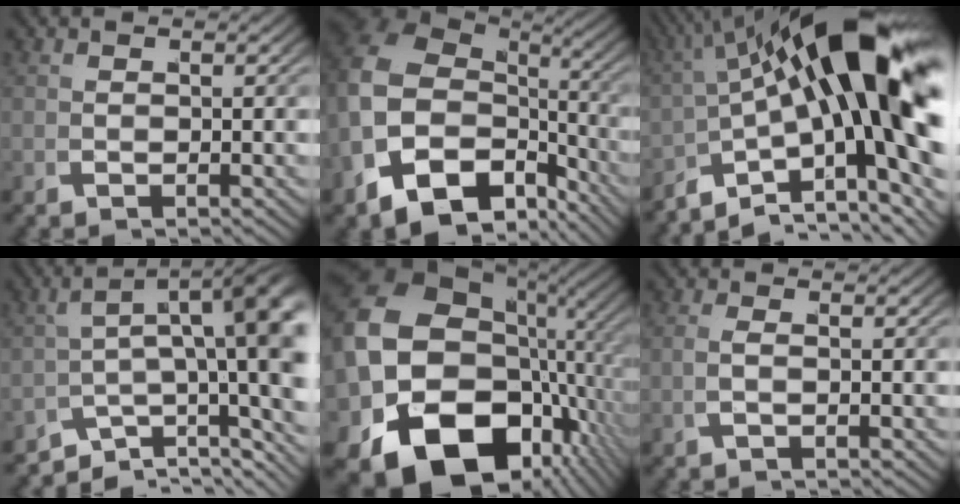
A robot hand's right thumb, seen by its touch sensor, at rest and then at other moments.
{"total": 14.2, "force": [-3.2, 9.6, 10.0], "torque": [-0.231, -0.059, -0.021]}
{"total": 20.1, "force": [0.9, 10.1, 17.3], "torque": [-0.260, -0.015, 0.024]}
{"total": 12.4, "force": [-2.7, 7.4, 9.6], "torque": [-0.149, -0.044, -0.029]}
{"total": 24.1, "force": [-2.8, 17.5, 16.4], "torque": [-0.316, -0.067, -0.030]}
{"total": 1.0, "force": [-0.1, 0.0, 1.0], "torque": [-0.029, -0.001, 0.001]}